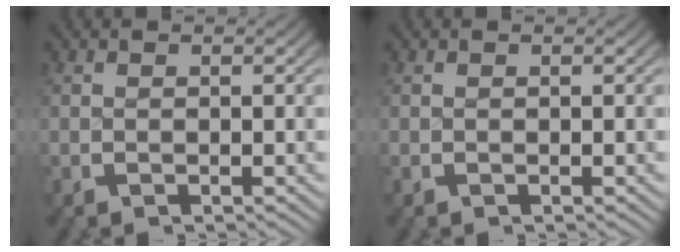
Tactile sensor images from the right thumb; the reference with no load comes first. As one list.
[{"total": 0.0}]